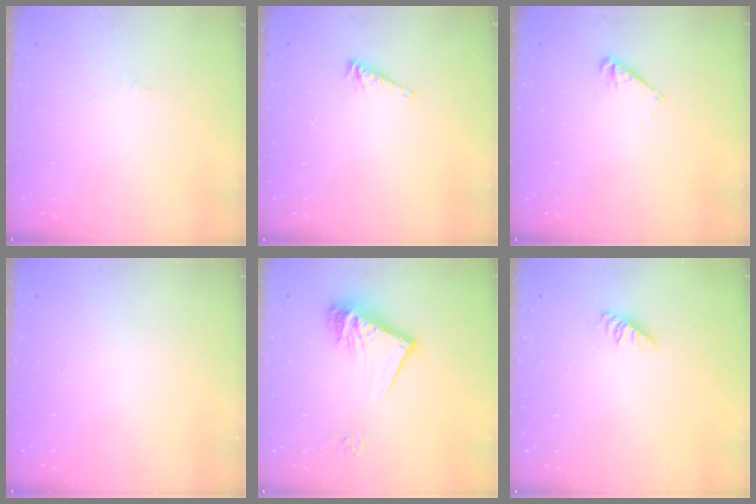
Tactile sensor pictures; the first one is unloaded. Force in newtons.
{"total": 2.6, "press": 2.6, "slide": 0.3}
{"total": 2.9, "press": 2.9, "slide": 0.3}
{"total": 0.0}
{"total": 15.2, "press": 15.1, "slide": 1.3}
{"total": 1.2, "press": 1.1, "slide": 0.3}